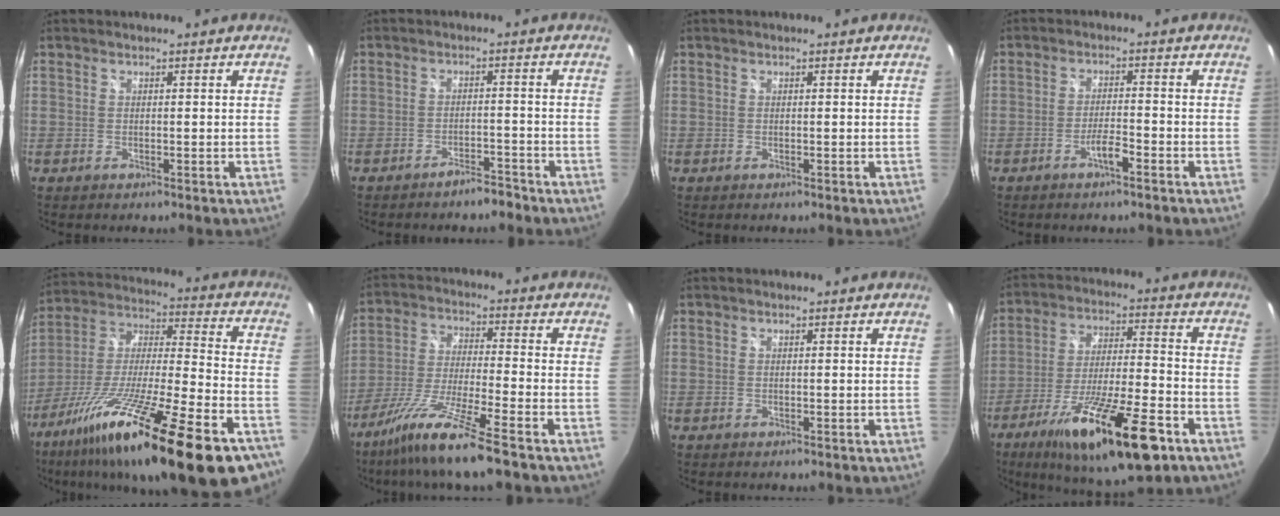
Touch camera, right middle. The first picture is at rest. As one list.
[{"total": 3.0, "force": [-2.7, 0.7, 1.0], "torque": [-0.027, 0.001, -0.038]}, {"total": 0.0}, {"total": 3.1, "force": [-2.0, 0.1, 2.4], "torque": [-0.054, 0.002, -0.037]}, {"total": 33.2, "force": [-21.3, 4.8, 24.9], "torque": [-0.414, -0.076, -0.344]}, {"total": 12.8, "force": [-9.2, -0.5, 8.8], "torque": [-0.182, -0.026, -0.169]}, {"total": 0.0}, {"total": 21.0, "force": [-12.0, 4.5, 16.6], "torque": [-0.297, -0.040, -0.198]}]